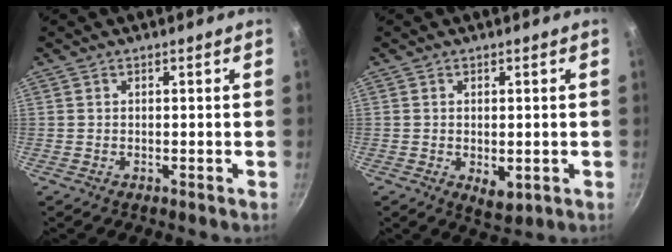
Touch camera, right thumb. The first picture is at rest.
{"total": 4.3, "force": [-0.7, 2.4, 3.5], "torque": [-0.048, -0.014, -0.004]}